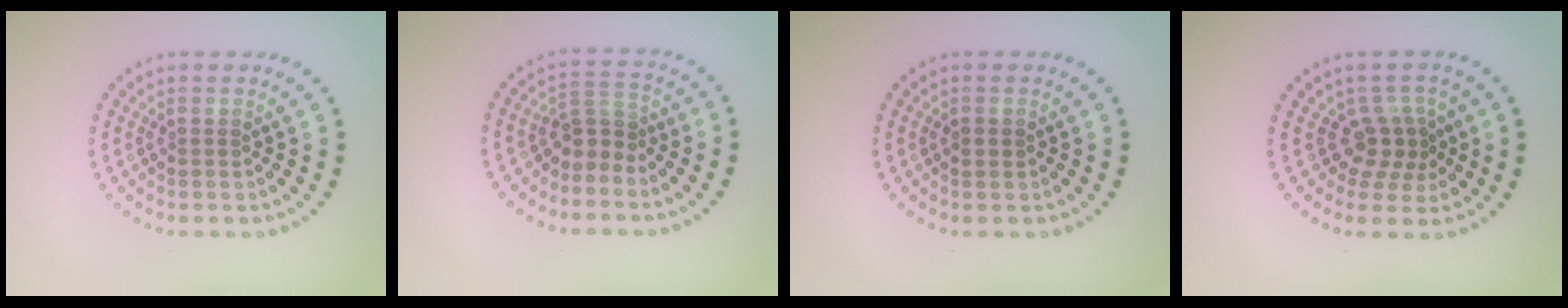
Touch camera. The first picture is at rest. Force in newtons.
{"total": 2.2, "press": 1.6, "slide": 1.5}
{"total": 1.1, "press": 1.1, "slide": 0.1}
{"total": 2.9, "press": 2.2, "slide": 1.9}